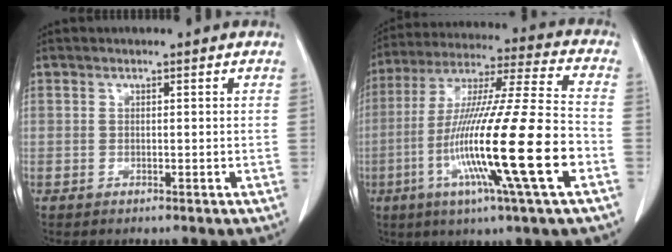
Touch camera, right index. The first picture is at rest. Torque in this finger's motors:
{"motor_torque": [2.13, -0.01, 1.05, 0.21]}